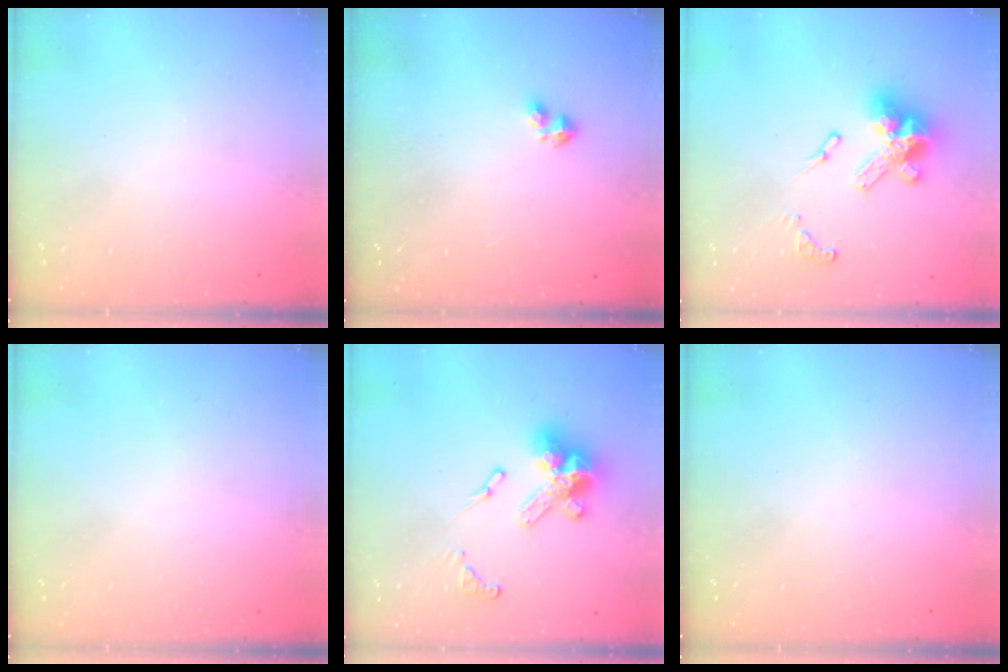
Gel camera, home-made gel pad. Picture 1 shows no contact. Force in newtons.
{"total": 2.2, "press": 2.2, "slide": 0.4}
{"total": 14.1, "press": 14.1, "slide": 0.9}
{"total": 0.0}
{"total": 14.1, "press": 14.1, "slide": 0.9}
{"total": 0.0}